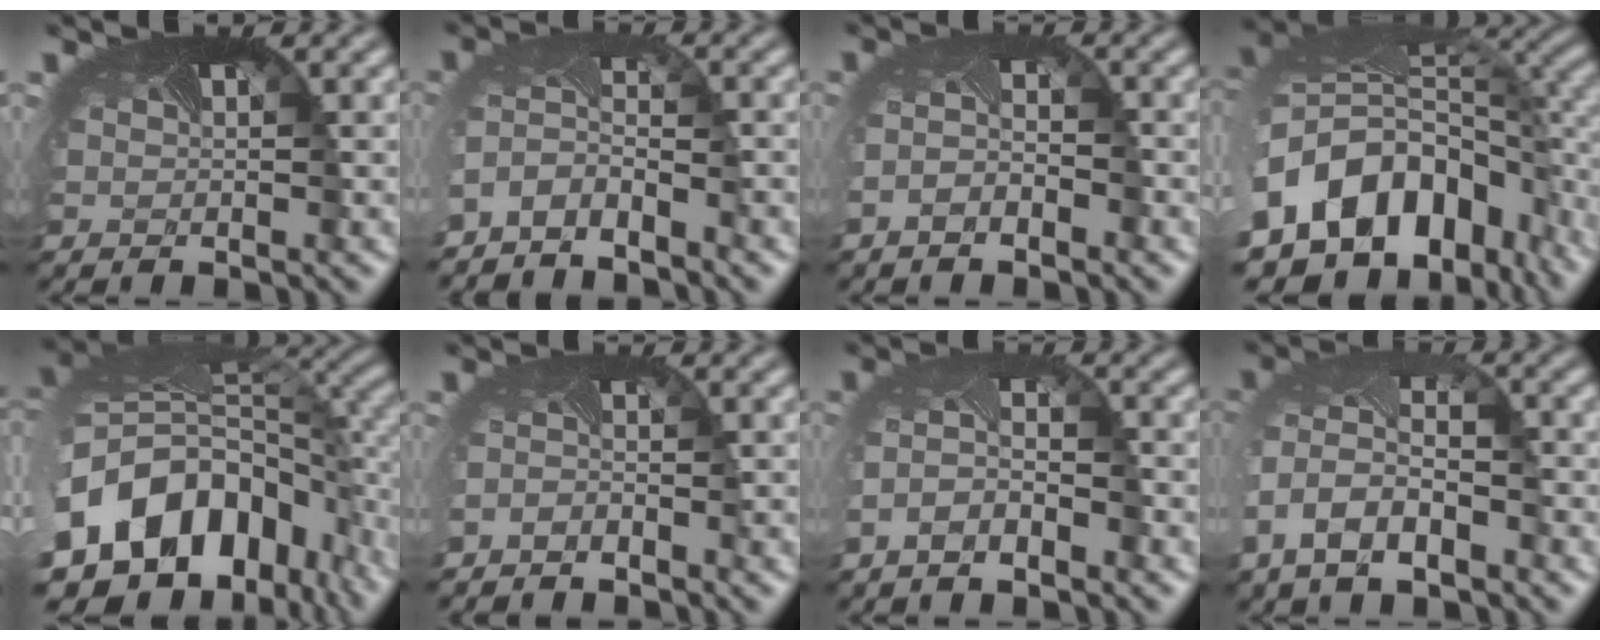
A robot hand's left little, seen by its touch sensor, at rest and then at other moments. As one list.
[{"total": 3.5, "force": [-3.2, 0.9, 1.2], "torque": [-0.036, -0.010, -0.068]}, {"total": 2.1, "force": [-1.5, 0.6, 1.3], "torque": [-0.028, -0.007, -0.026]}, {"total": 15.7, "force": [-6.1, 10.7, 9.7], "torque": [-0.209, -0.048, -0.081]}, {"total": 17.5, "force": [-6.3, 11.6, 11.5], "torque": [-0.242, -0.051, -0.081]}, {"total": 2.2, "force": [-2.2, 0.0, 0.1], "torque": [-0.015, -0.014, -0.045]}, {"total": 3.0, "force": [-2.1, 0.9, 1.9], "torque": [-0.044, -0.006, -0.043]}, {"total": 6.8, "force": [-3.3, 3.8, 4.5], "torque": [-0.098, -0.012, -0.058]}]